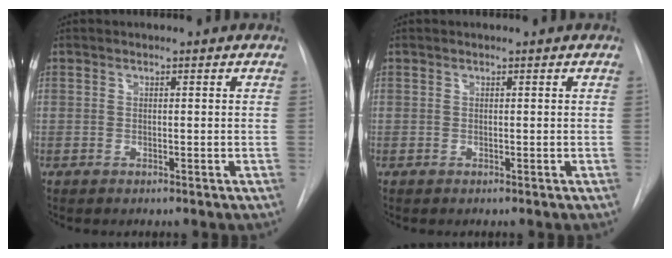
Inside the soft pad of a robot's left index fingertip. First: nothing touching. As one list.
[{"total": 0.0}]